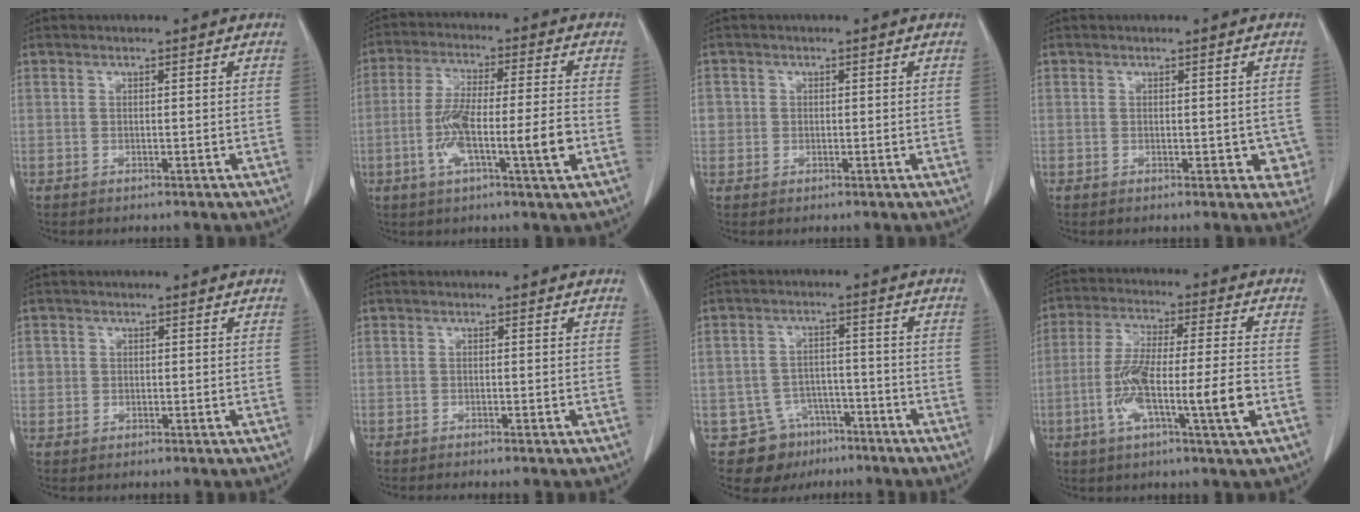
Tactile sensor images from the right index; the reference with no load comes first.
{"total": 11.5, "force": [-3.1, 1.2, 11.1], "torque": [-0.201, 0.002, -0.055]}
{"total": 2.0, "force": [0.2, 2.0, 0.3], "torque": [0.005, 0.003, 0.003]}
{"total": 3.5, "force": [-0.3, 2.3, 2.6], "torque": [-0.006, 0.002, -0.001]}
{"total": 1.8, "force": [0.3, 1.7, 0.3], "torque": [0.006, 0.003, 0.002]}
{"total": 0.8, "force": [-0.7, 0.0, 0.5], "torque": [-0.011, -0.001, -0.010]}
{"total": 8.2, "force": [-5.1, 6.3, 1.0], "torque": [-0.017, 0.017, -0.072]}
{"total": 12.8, "force": [-3.5, 0.7, 12.2], "torque": [-0.225, -0.002, -0.066]}